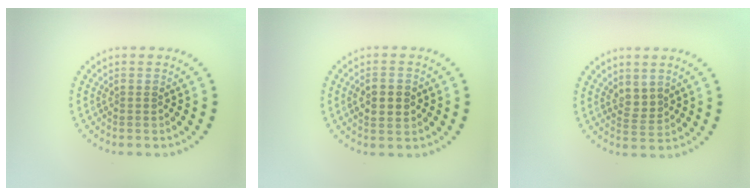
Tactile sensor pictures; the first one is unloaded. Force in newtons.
{"total": 3.2, "press": 3.2, "slide": 0.1}
{"total": 1.7, "press": 1.3, "slide": 1.0}